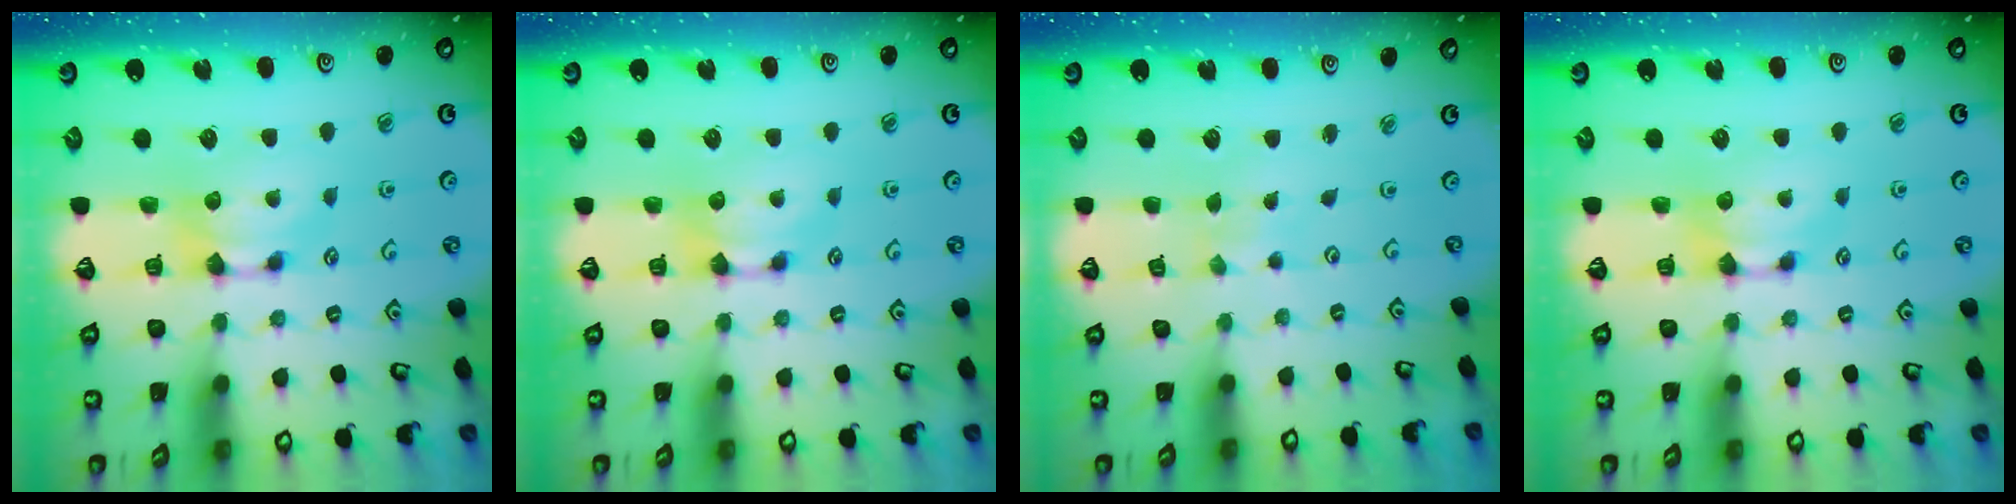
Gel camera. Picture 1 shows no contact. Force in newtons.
{"total": 0.0}
{"total": 4.7, "press": 4.6, "slide": 0.2}
{"total": 0.0}